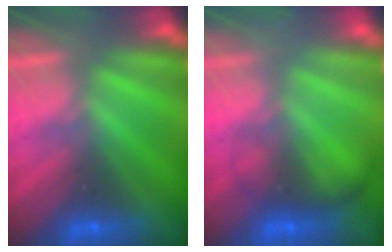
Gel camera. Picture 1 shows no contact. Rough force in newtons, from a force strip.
{"total": 2.1}